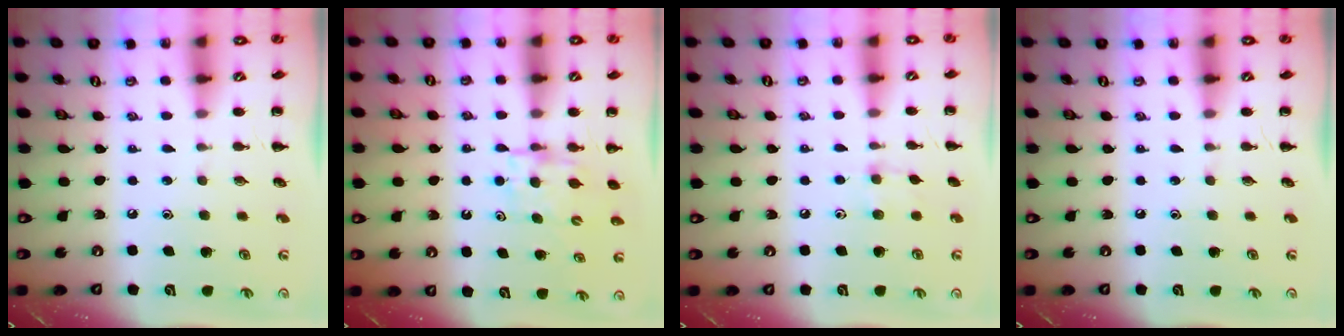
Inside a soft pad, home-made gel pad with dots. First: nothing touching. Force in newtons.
{"total": 5.2, "press": 5.2, "slide": 0.4}
{"total": 3.6, "press": 3.4, "slide": 1.3}
{"total": 0.0}